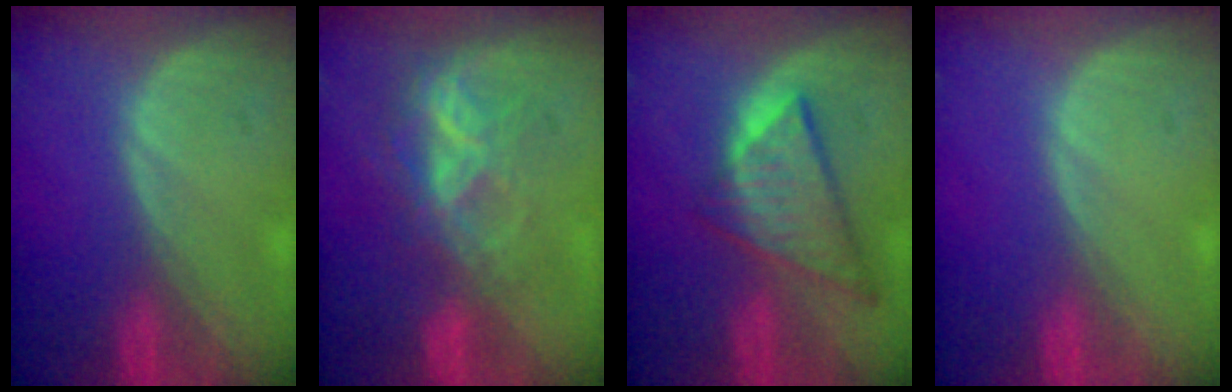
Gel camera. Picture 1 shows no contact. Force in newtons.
{"total": 7.3, "press": 6.2, "slide": 3.9}
{"total": 8.7, "press": 7.5, "slide": 4.4}
{"total": 0.0}